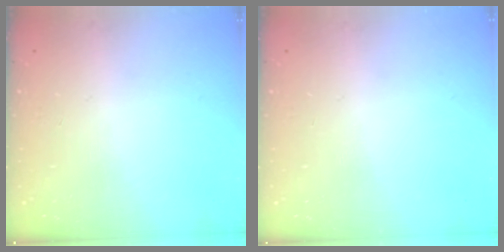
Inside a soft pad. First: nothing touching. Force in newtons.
{"total": 0.0}